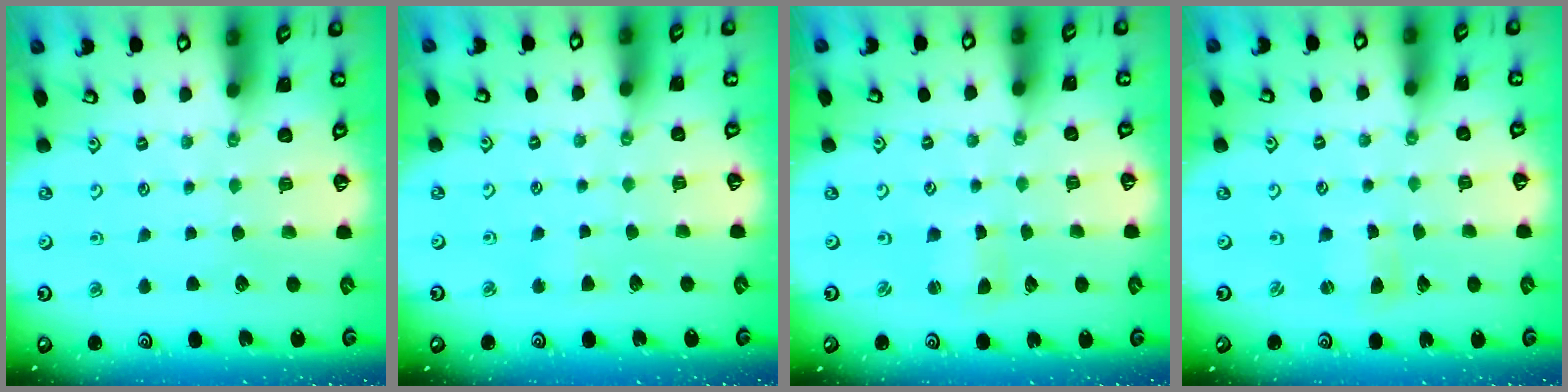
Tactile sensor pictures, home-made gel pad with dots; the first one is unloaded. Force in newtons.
{"total": 2.4, "press": 2.4, "slide": 0.3}
{"total": 1.2, "press": 1.1, "slide": 0.3}
{"total": 1.2, "press": 1.2, "slide": 0.2}